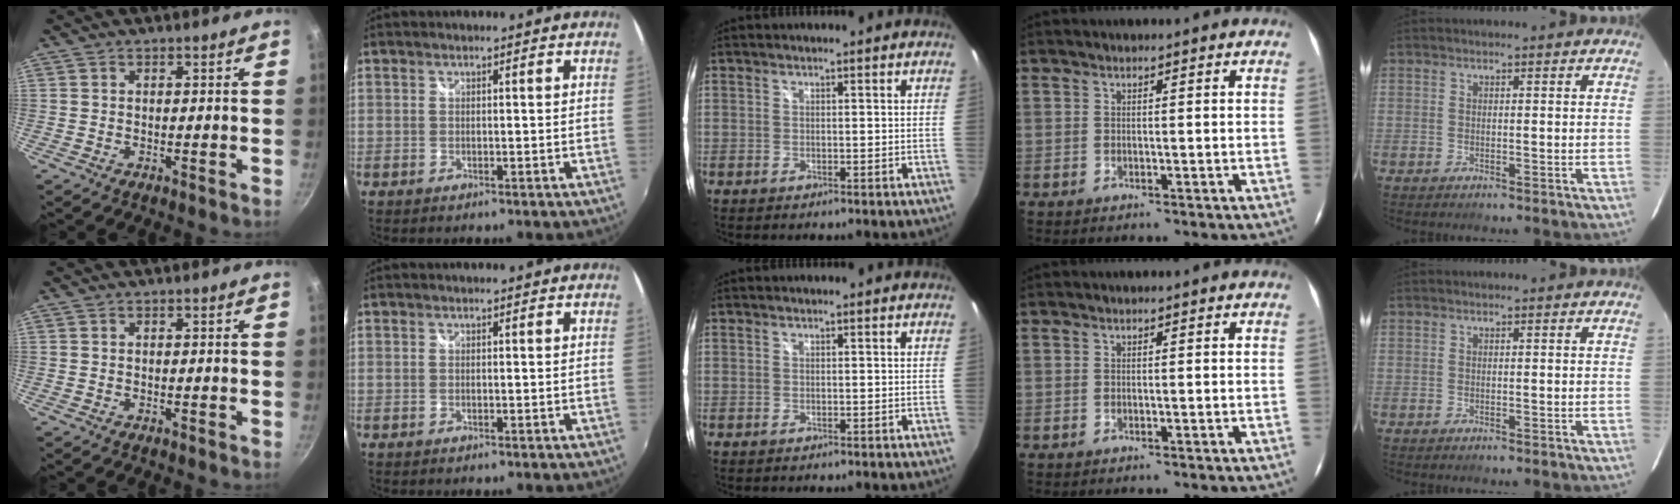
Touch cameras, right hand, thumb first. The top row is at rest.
{}